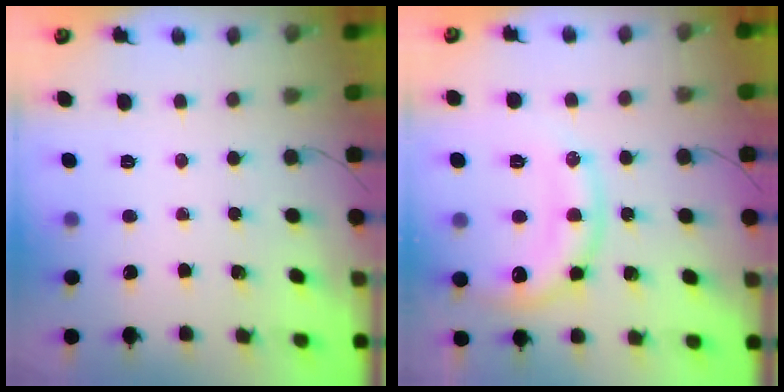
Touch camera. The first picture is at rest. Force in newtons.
{"total": 14.9, "press": 14.9, "slide": 1.1}